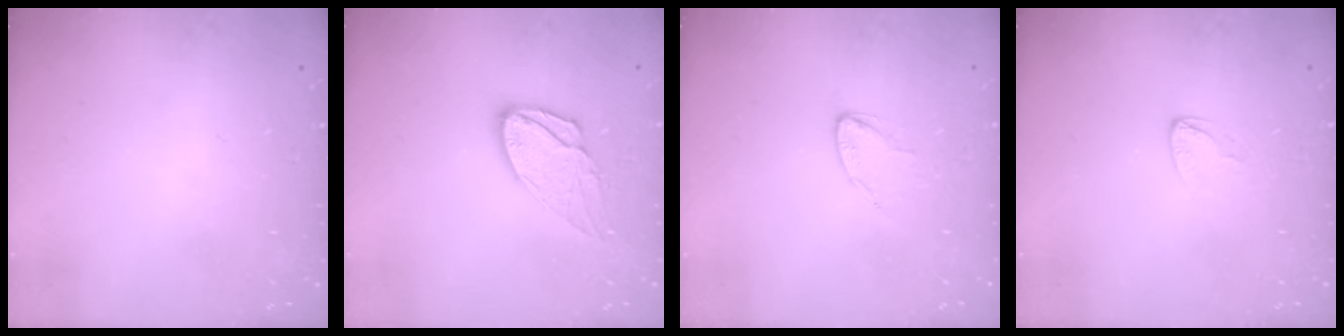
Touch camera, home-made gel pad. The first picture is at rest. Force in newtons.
{"total": 12.2, "press": 12.2, "slide": 0.9}
{"total": 3.5, "press": 3.5, "slide": 0.3}
{"total": 2.7, "press": 2.7, "slide": 0.2}